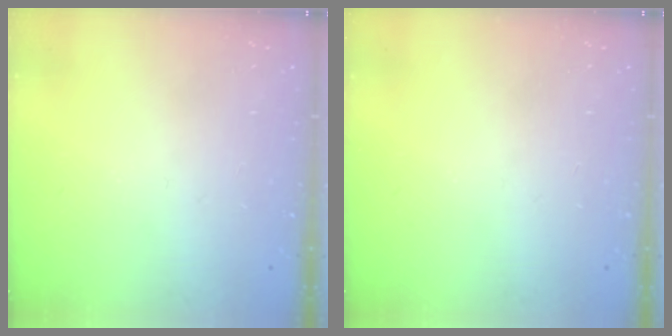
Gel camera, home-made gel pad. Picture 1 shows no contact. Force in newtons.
{"total": 0.0}